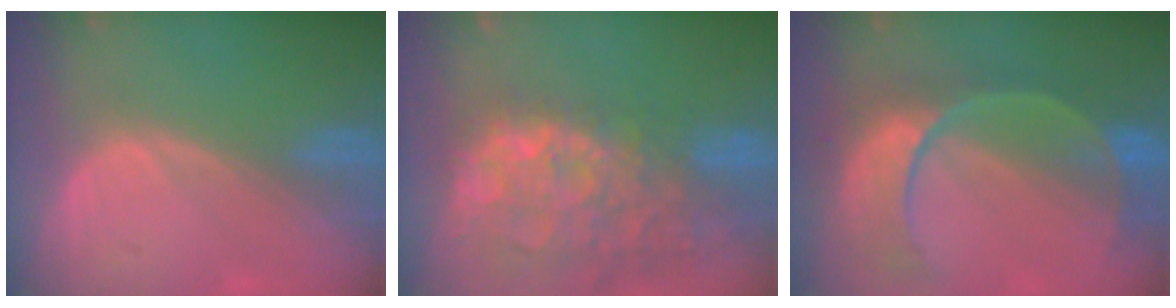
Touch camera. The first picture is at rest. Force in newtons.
{"total": 15.0, "press": 12.2, "slide": 8.8}
{"total": 10.7, "press": 9.2, "slide": 5.5}